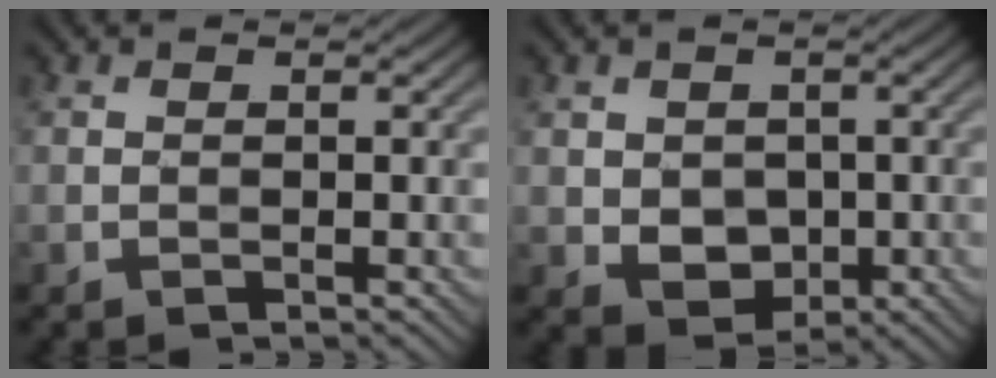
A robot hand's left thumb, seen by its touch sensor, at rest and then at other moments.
{"total": 4.2, "force": [-0.1, 3.4, 2.4], "torque": [-0.059, -0.012, 0.002]}